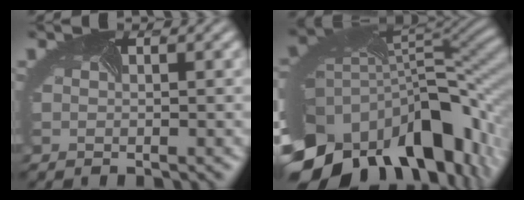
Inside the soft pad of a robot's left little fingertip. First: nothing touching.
{"total": 17.1, "force": [-9.1, 9.2, 11.1], "torque": [-0.212, -0.030, -0.136]}